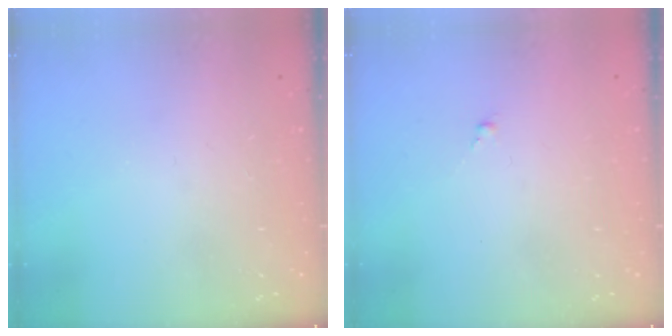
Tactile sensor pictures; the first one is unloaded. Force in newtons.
{"total": 0.5, "press": 0.4, "slide": 0.4}